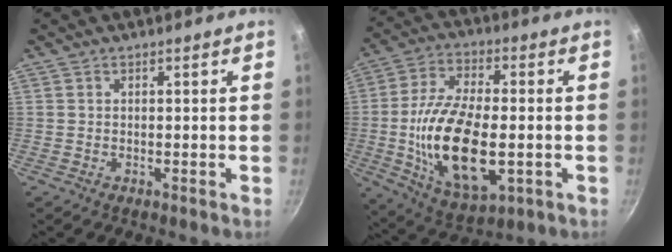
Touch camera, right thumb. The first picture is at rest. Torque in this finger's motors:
{"motor_torque": [-0.15, 1.38, 1.95, 0.23, 0.52]}